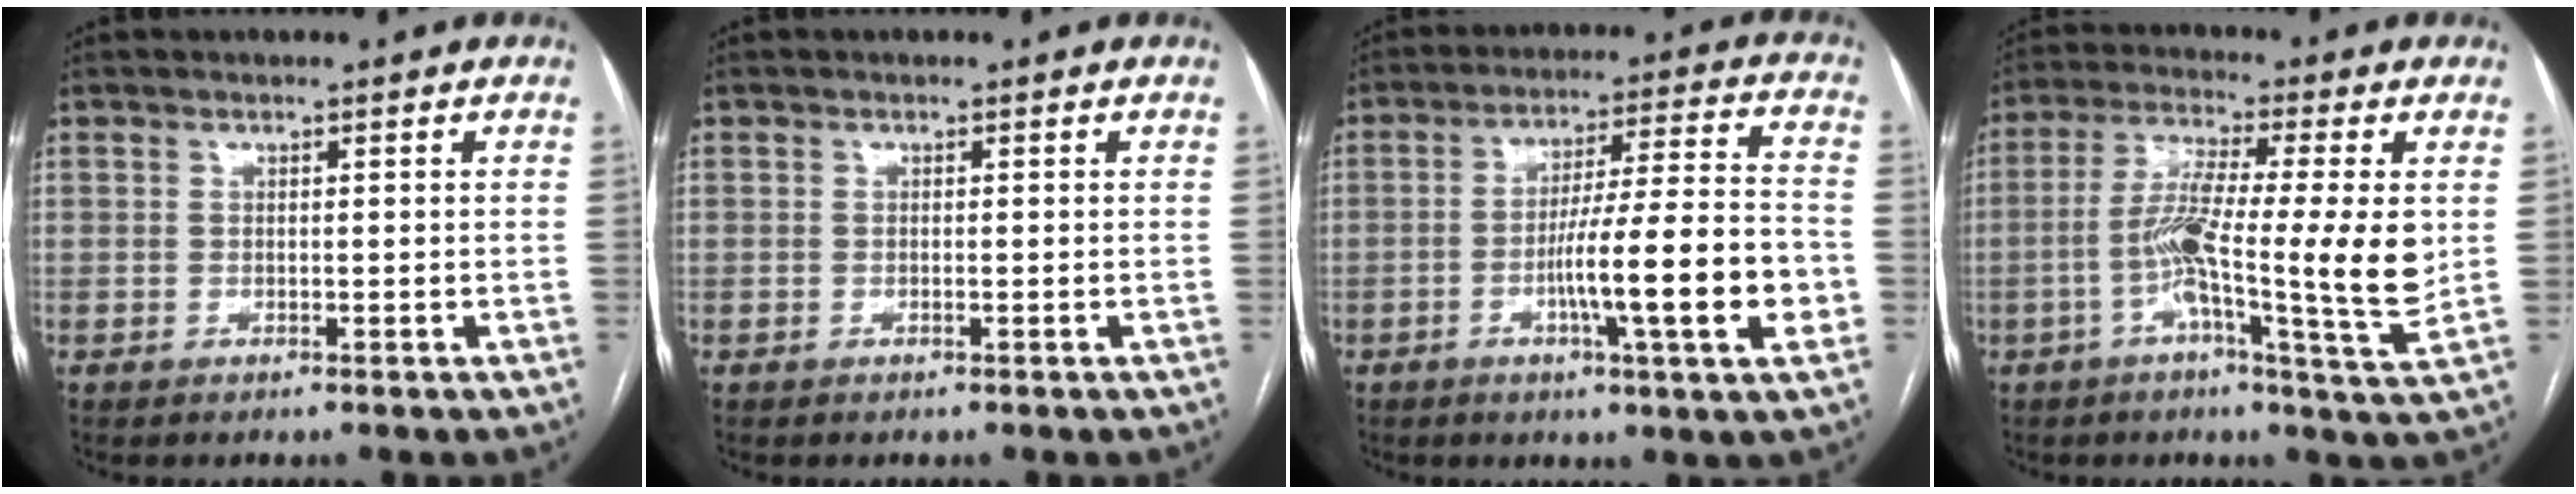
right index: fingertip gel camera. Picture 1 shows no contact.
{"total": 0.0}
{"total": 15.1, "force": [-4.1, 0.1, 14.5], "torque": [-0.237, -0.001, -0.064]}
{"total": 13.2, "force": [-0.7, 0.2, 13.2], "torque": [-0.237, 0.000, -0.023]}